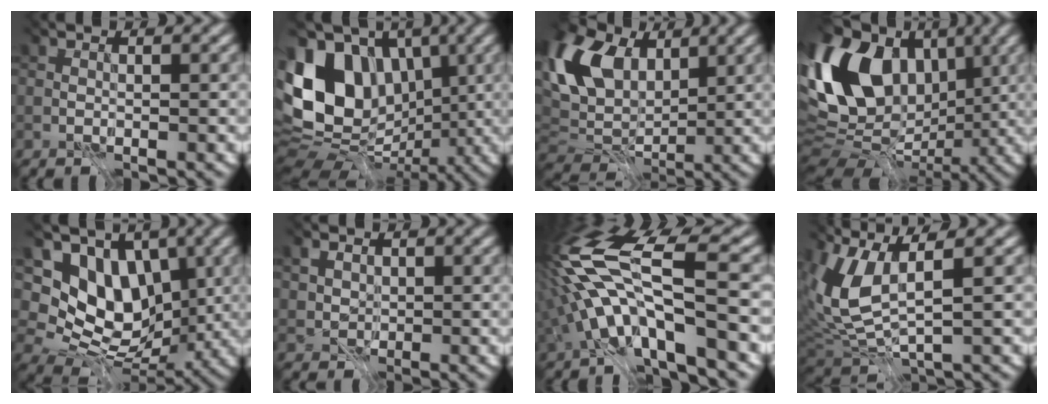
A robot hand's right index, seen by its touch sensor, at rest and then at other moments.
{"total": 11.7, "force": [-0.3, 9.2, 7.2], "torque": [-0.157, 0.009, 0.004]}
{"total": 8.6, "force": [2.0, 5.6, 6.2], "torque": [-0.153, 0.007, 0.053]}
{"total": 13.6, "force": [1.5, 9.6, 9.5], "torque": [-0.183, 0.026, 0.036]}
{"total": 6.7, "force": [-0.1, 5.1, 4.3], "torque": [-0.082, -0.032, 0.018]}
{"total": 1.6, "force": [0.3, 1.5, 0.5], "torque": [-0.043, -0.009, 0.029]}
{"total": 11.0, "force": [-3.4, 2.2, 10.2], "torque": [-0.210, 0.007, -0.044]}
{"total": 6.7, "force": [0.4, 2.4, 6.2], "torque": [-0.178, -0.010, 0.036]}